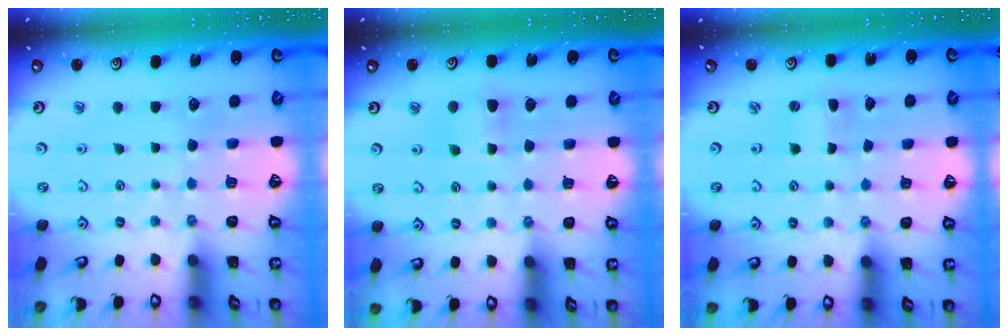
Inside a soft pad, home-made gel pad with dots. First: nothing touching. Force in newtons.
{"total": 4.1, "press": 4.0, "slide": 0.7}
{"total": 1.8, "press": 1.8, "slide": 0.3}